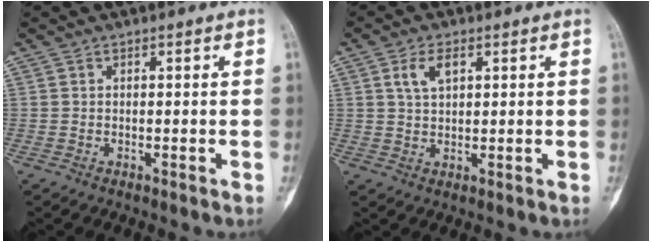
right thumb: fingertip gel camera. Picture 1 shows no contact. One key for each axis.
{"total": 4.5, "fx": 1.8, "fy": 2.5, "fz": 3.3, "tx": -0.056, "ty": 0.000, "tz": 0.035}